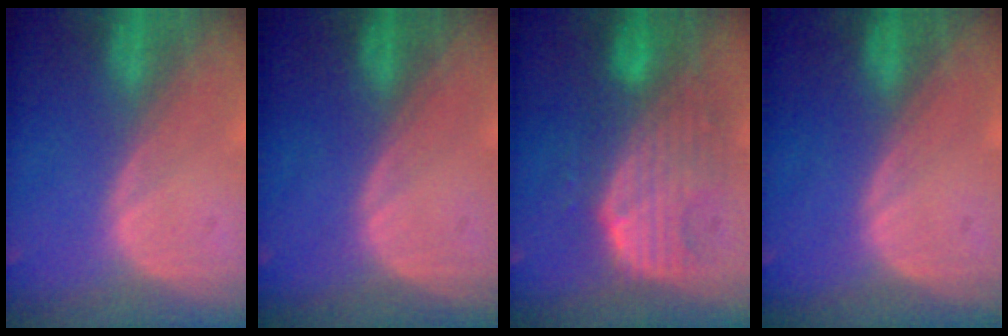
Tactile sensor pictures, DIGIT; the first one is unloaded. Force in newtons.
{"total": 0.0}
{"total": 9.5, "press": 8.5, "slide": 4.3}
{"total": 0.0}